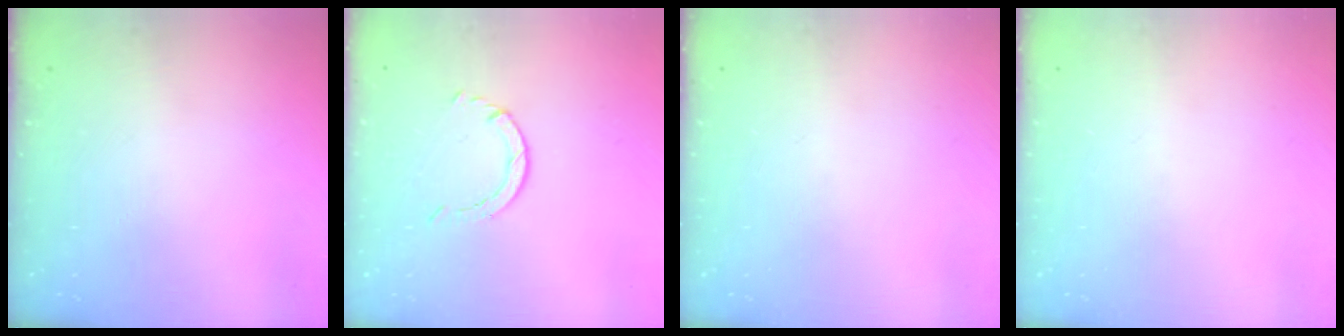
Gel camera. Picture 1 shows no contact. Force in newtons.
{"total": 0.8, "press": 0.7, "slide": 0.1}
{"total": 0.0}
{"total": 0.0}